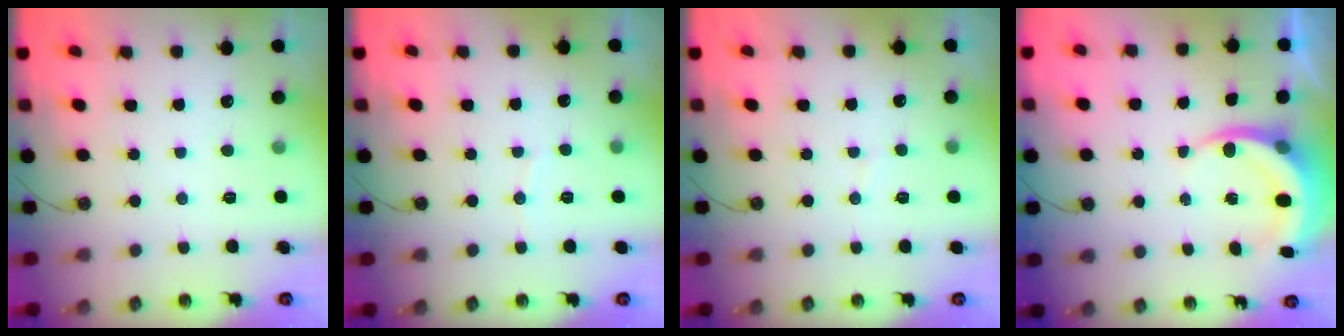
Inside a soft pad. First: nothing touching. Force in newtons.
{"total": 2.2, "press": 2.2, "slide": 0.2}
{"total": 3.6, "press": 3.6, "slide": 0.4}
{"total": 5.8, "press": 5.8, "slide": 0.4}